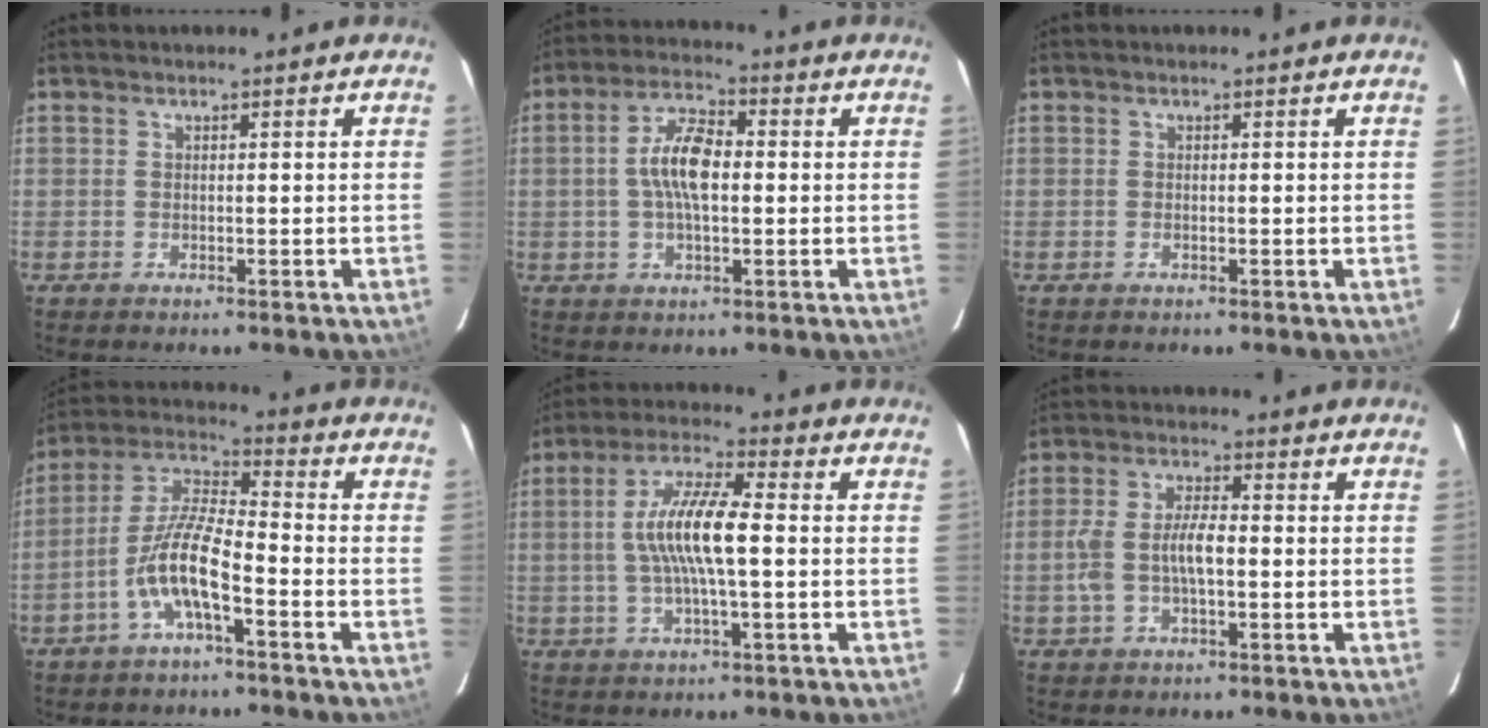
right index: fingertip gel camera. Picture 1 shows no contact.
{"total": 8.3, "force": [0.0, 3.6, 7.5], "torque": [-0.143, 0.015, -0.001]}
{"total": 0.0}
{"total": 9.8, "force": [-4.5, 2.2, 8.4], "torque": [-0.183, 0.006, -0.090]}
{"total": 11.0, "force": [-0.2, 2.1, 10.8], "torque": [-0.209, 0.010, -0.005]}
{"total": 7.1, "force": [-1.1, 2.9, 6.4], "torque": [-0.132, 0.009, -0.018]}